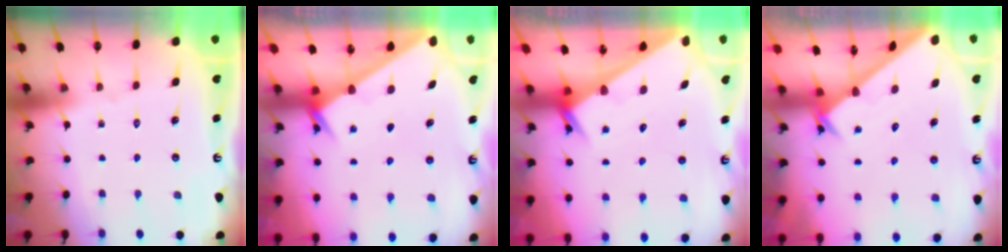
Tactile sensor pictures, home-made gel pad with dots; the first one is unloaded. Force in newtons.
{"total": 1.8, "press": 1.8, "slide": 0.0}
{"total": 2.4, "press": 2.4, "slide": 0.0}
{"total": 2.7, "press": 2.7, "slide": 0.2}